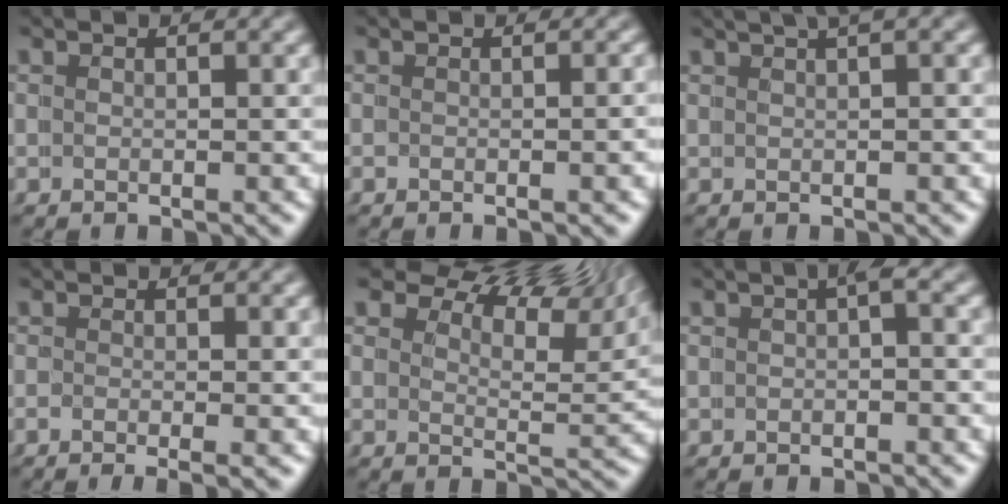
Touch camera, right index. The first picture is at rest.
{"total": 1.1, "force": [-0.4, -0.3, 1.0], "torque": [-0.003, 0.006, -0.010]}
{"total": 3.7, "force": [2.1, 1.2, 2.9], "torque": [-0.022, 0.022, 0.024]}
{"total": 2.4, "force": [-1.4, -0.3, 2.0], "torque": [-0.018, -0.002, -0.024]}
{"total": 9.8, "force": [6.8, 3.8, 6.0], "torque": [-0.070, 0.021, 0.089]}
{"total": 0.7, "force": [-0.4, 0.3, 0.4], "torque": [-0.009, -0.004, -0.004]}